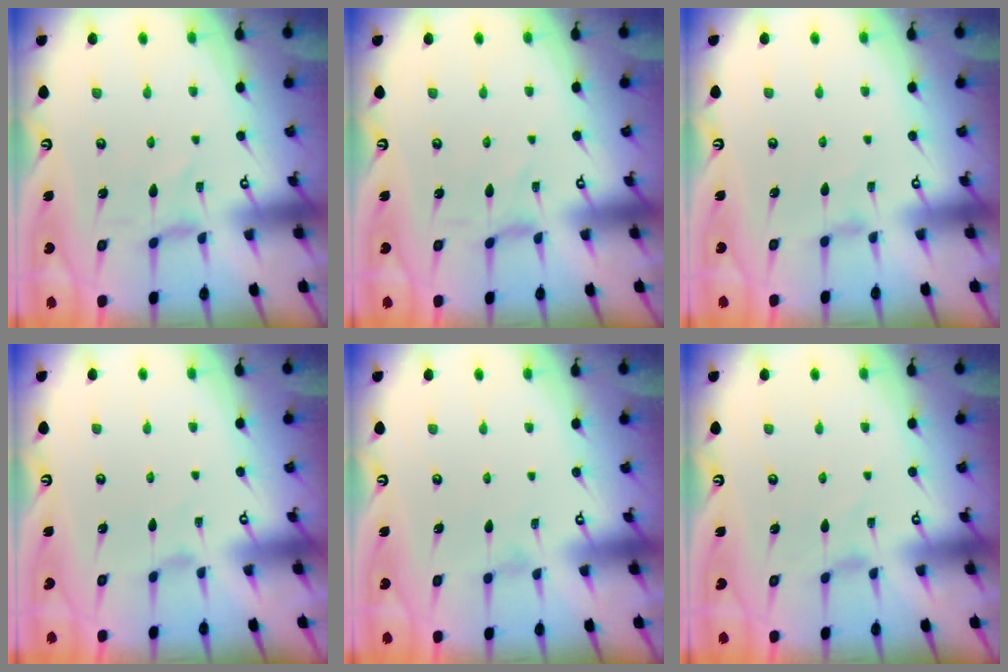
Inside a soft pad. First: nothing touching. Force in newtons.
{"total": 0.0}
{"total": 1.4, "press": 1.3, "slide": 0.5}
{"total": 0.0}
{"total": 0.6, "press": 0.5, "slide": 0.2}
{"total": 0.7, "press": 0.7, "slide": 0.3}